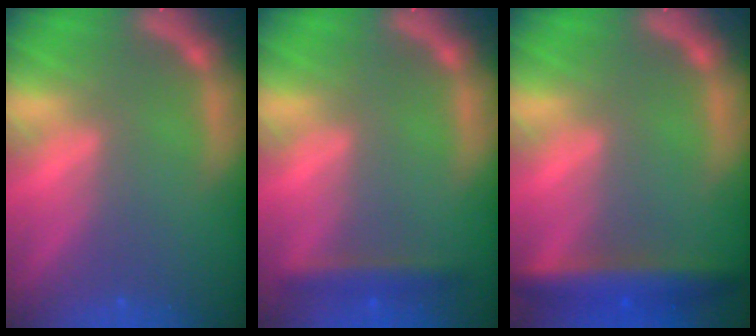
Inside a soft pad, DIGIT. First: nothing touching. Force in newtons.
{"total": 2.4}
{"total": 5.0}